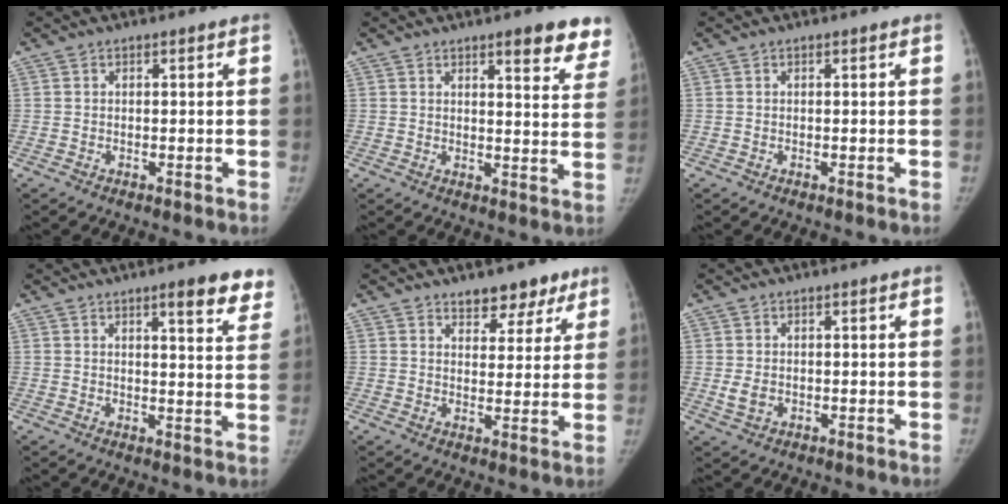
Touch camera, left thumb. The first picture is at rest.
{"total": 10.0, "force": [7.4, 2.7, 6.2], "torque": [-0.037, -0.037, 0.080]}
{"total": 0.0}
{"total": 8.6, "force": [6.1, 2.0, 5.8], "torque": [-0.044, -0.030, 0.071]}
{"total": 7.2, "force": [5.2, 4.0, 2.9], "torque": [0.005, -0.026, 0.074]}
{"total": 2.6, "force": [-0.4, 1.9, 1.7], "torque": [-0.029, -0.002, -0.002]}